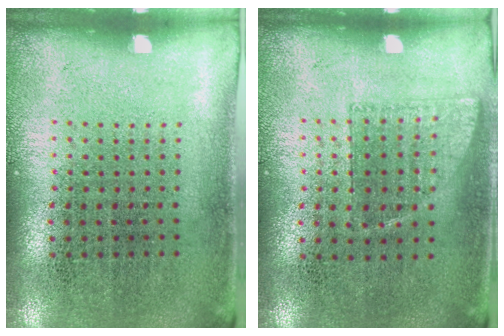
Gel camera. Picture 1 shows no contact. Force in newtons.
{"total": 0.7, "press": 0.7, "slide": 0.2}